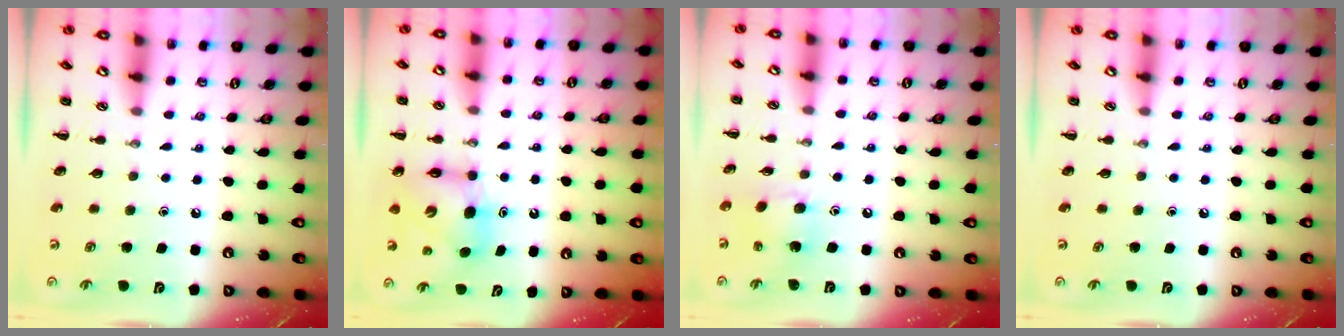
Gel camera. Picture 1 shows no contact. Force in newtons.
{"total": 7.3, "press": 7.2, "slide": 0.9}
{"total": 6.3, "press": 6.3, "slide": 0.7}
{"total": 0.0}